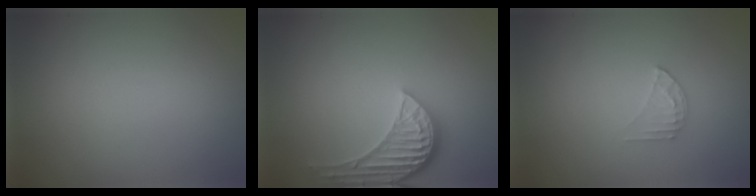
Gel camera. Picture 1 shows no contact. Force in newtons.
{"total": 4.5, "press": 3.6, "slide": 2.8}
{"total": 1.5, "press": 1.5, "slide": 0.2}